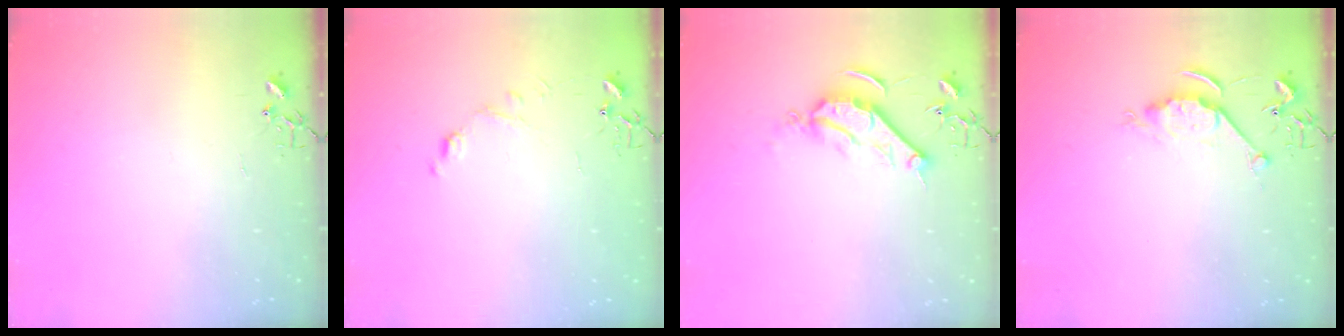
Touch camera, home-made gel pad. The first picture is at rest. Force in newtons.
{"total": 7.3, "press": 7.3, "slide": 0.8}
{"total": 9.1, "press": 9.1, "slide": 0.1}
{"total": 6.2, "press": 6.2, "slide": 0.5}